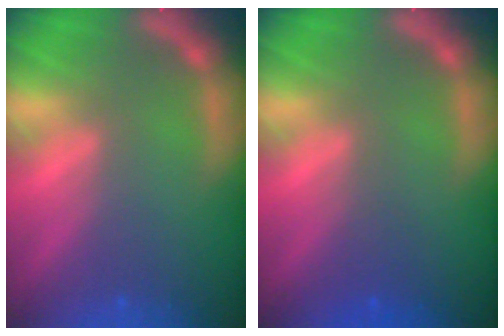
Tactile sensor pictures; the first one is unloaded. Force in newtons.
{"total": 1.5}